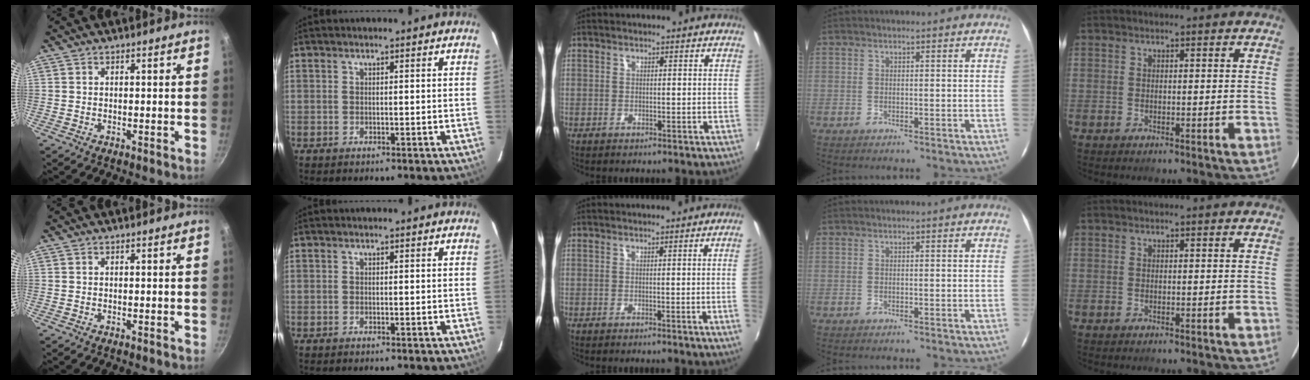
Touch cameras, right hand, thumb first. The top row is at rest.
{"middle": {"total": 3.4, "force": [0.0, -1.9, 2.8], "torque": [-0.042, -0.013, 0.006]}}